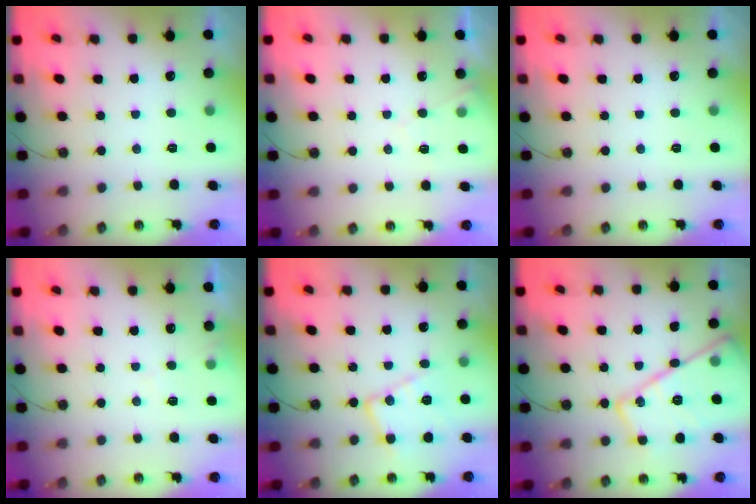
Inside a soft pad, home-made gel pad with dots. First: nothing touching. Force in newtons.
{"total": 4.9, "press": 4.9, "slide": 0.7}
{"total": 0.0}
{"total": 5.0, "press": 4.9, "slide": 0.7}
{"total": 13.0, "press": 12.9, "slide": 1.3}
{"total": 21.5, "press": 21.4, "slide": 2.0}